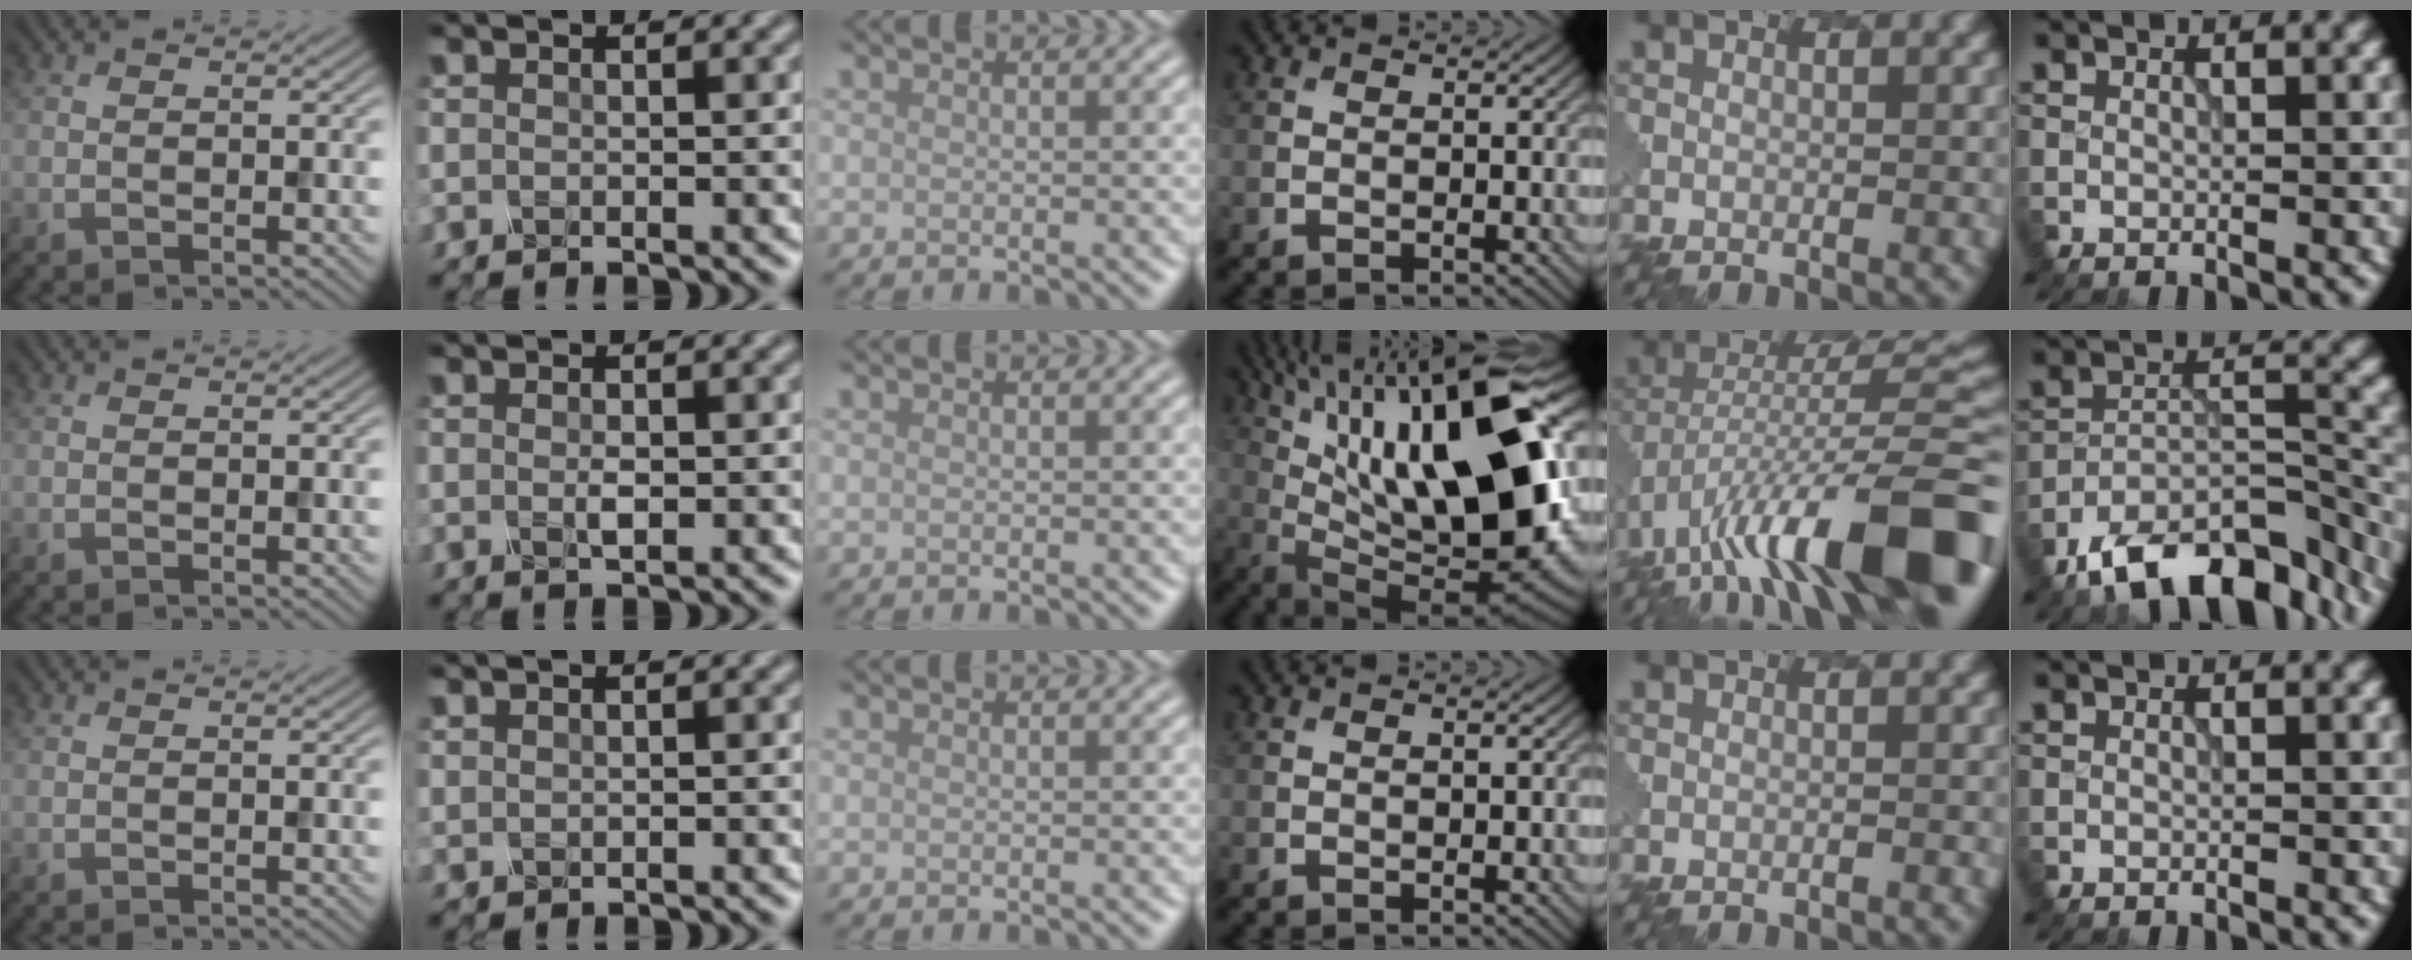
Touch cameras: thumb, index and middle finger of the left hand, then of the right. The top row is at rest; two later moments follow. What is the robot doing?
{"motion": "twist", "object": "rubiks cube"}